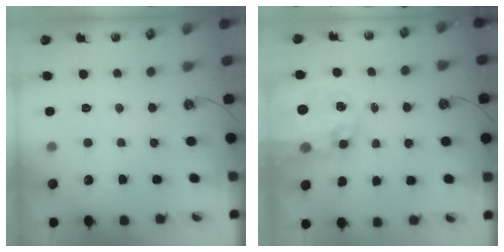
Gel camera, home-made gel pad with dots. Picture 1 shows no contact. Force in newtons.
{"total": 15.2, "press": 15.1, "slide": 1.4}